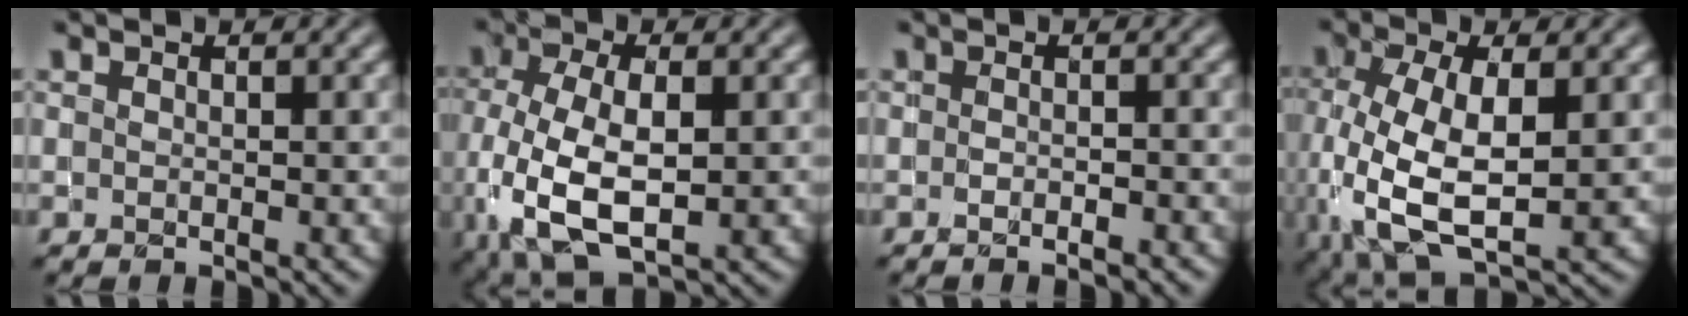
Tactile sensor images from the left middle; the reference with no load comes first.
{"total": 9.2, "force": [-2.1, 4.9, 7.5], "torque": [-0.172, -0.018, -0.032]}
{"total": 1.3, "force": [-1.1, 0.3, 0.8], "torque": [-0.012, -0.002, -0.018]}
{"total": 9.5, "force": [-1.3, 4.8, 8.1], "torque": [-0.185, -0.012, -0.022]}